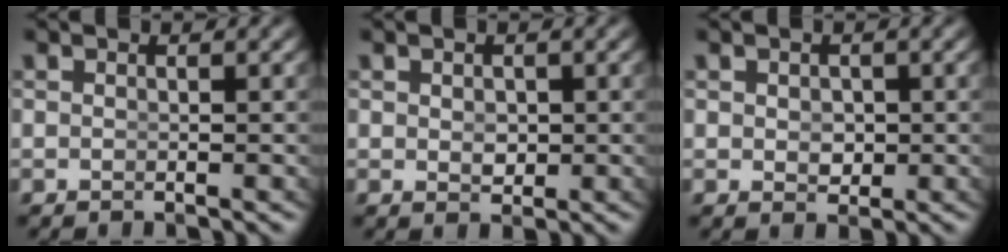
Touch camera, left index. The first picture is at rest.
{"total": 1.1, "force": [0.1, 0.7, 0.9], "torque": [-0.017, -0.014, 0.012]}
{"total": 1.4, "force": [0.1, 1.0, 0.9], "torque": [-0.017, -0.014, 0.012]}